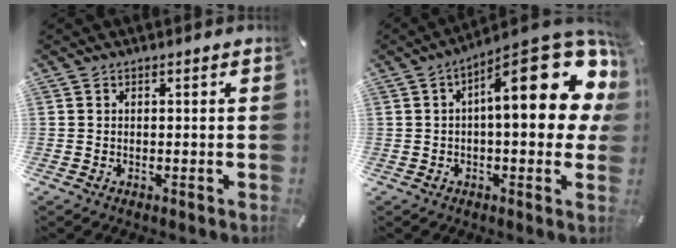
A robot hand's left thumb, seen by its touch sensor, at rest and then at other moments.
{"total": 22.9, "force": [6.6, 9.0, 20.0], "torque": [-0.262, -0.049, 0.108]}